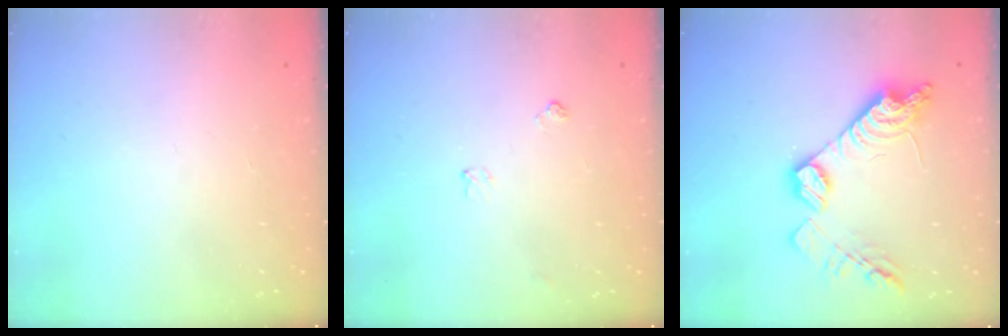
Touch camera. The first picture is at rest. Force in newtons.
{"total": 4.1, "press": 4.1, "slide": 0.5}
{"total": 15.0, "press": 15.0, "slide": 0.6}